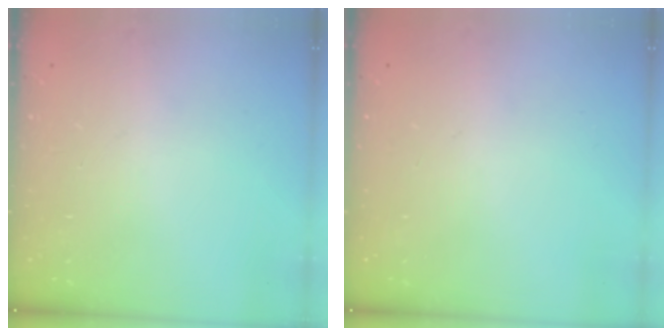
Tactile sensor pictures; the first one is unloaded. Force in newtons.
{"total": 0.0}